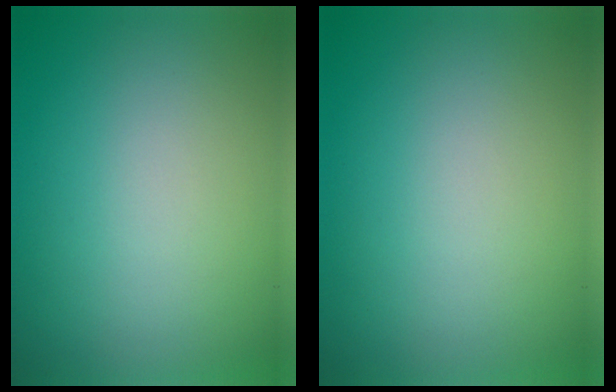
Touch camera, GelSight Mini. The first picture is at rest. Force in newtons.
{"total": 0.0}